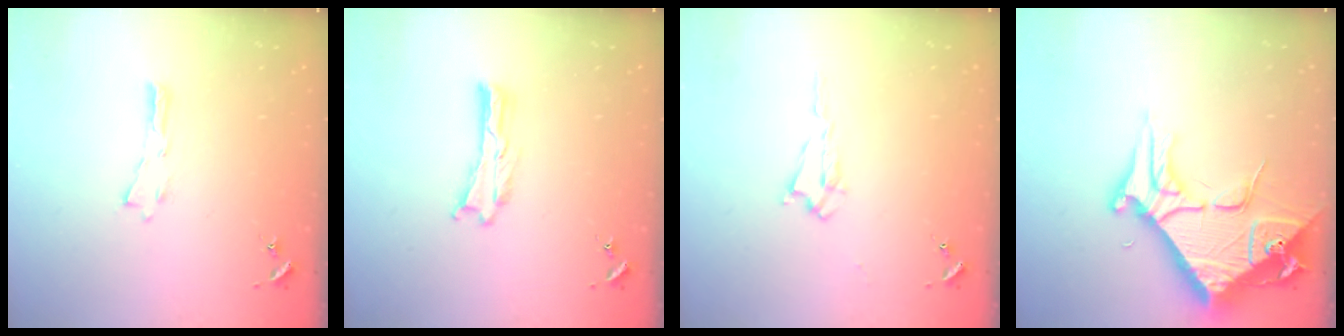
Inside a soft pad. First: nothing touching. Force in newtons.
{"total": 0.0}
{"total": 1.7, "press": 1.7, "slide": 0.3}
{"total": 12.0, "press": 11.9, "slide": 1.4}